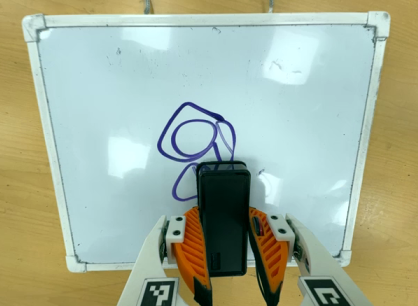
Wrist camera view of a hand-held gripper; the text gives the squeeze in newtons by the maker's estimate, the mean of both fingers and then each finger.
{"total": 7.0, "left": 5.9, "right": 8.1}